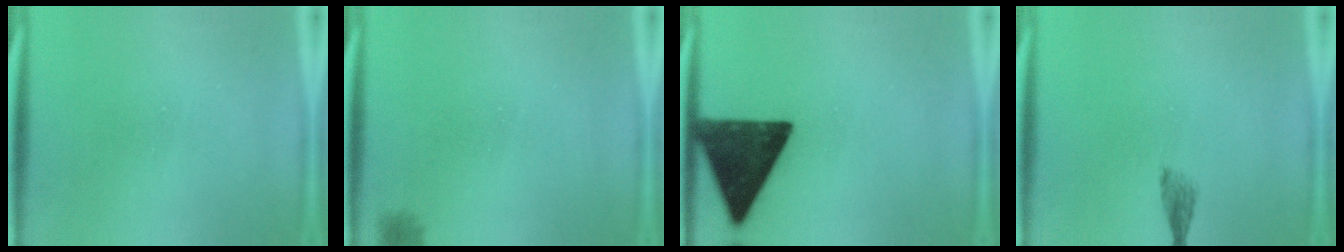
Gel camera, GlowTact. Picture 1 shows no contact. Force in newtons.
{"total": 1.6}
{"total": 13.4}
{"total": 3.0}